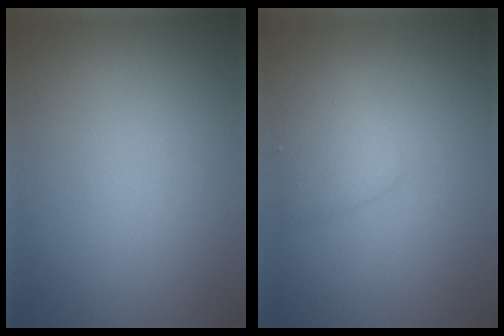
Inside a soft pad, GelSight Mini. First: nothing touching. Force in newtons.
{"total": 2.2, "press": 2.2, "slide": 0.1}